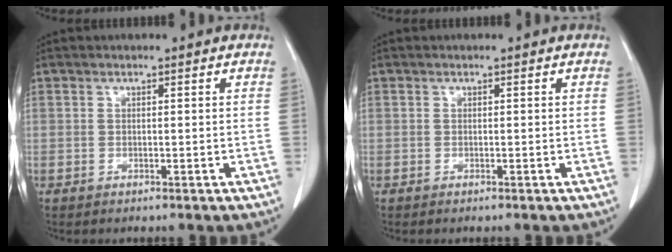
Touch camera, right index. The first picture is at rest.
{"total": 0.0}